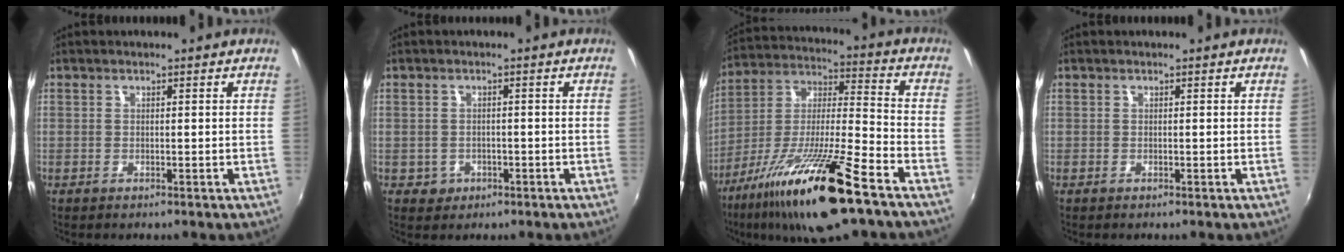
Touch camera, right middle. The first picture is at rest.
{"total": 2.8, "force": [-0.9, 2.6, 0.8], "torque": [-0.022, 0.001, -0.008]}
{"total": 21.5, "force": [-13.4, 2.3, 16.6], "torque": [-0.306, -0.032, -0.239]}
{"total": 0.0}